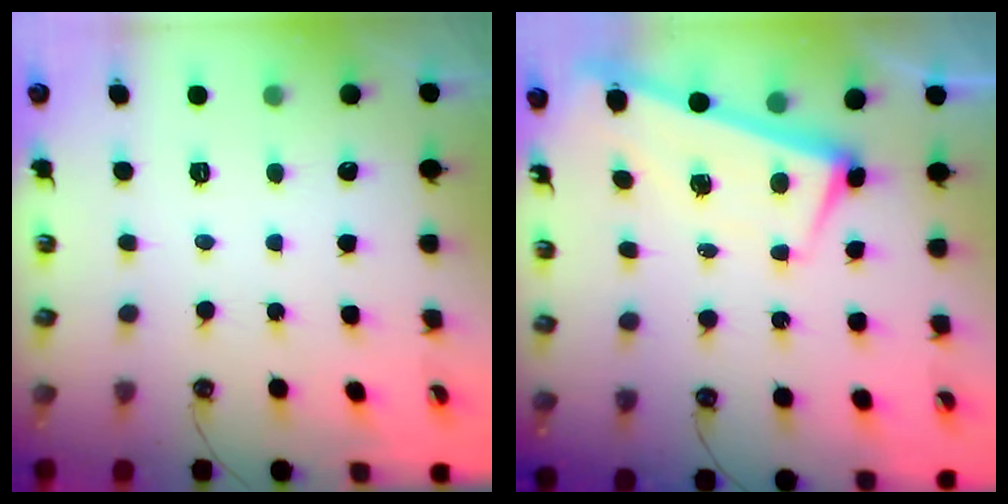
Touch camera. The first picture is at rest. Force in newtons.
{"total": 1.5, "press": 0.5, "slide": 1.5}